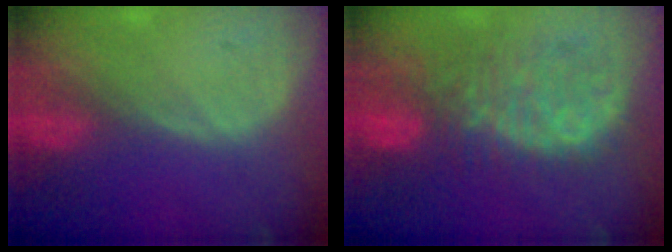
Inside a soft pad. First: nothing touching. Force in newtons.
{"total": 10.4, "press": 9.4, "slide": 4.5}